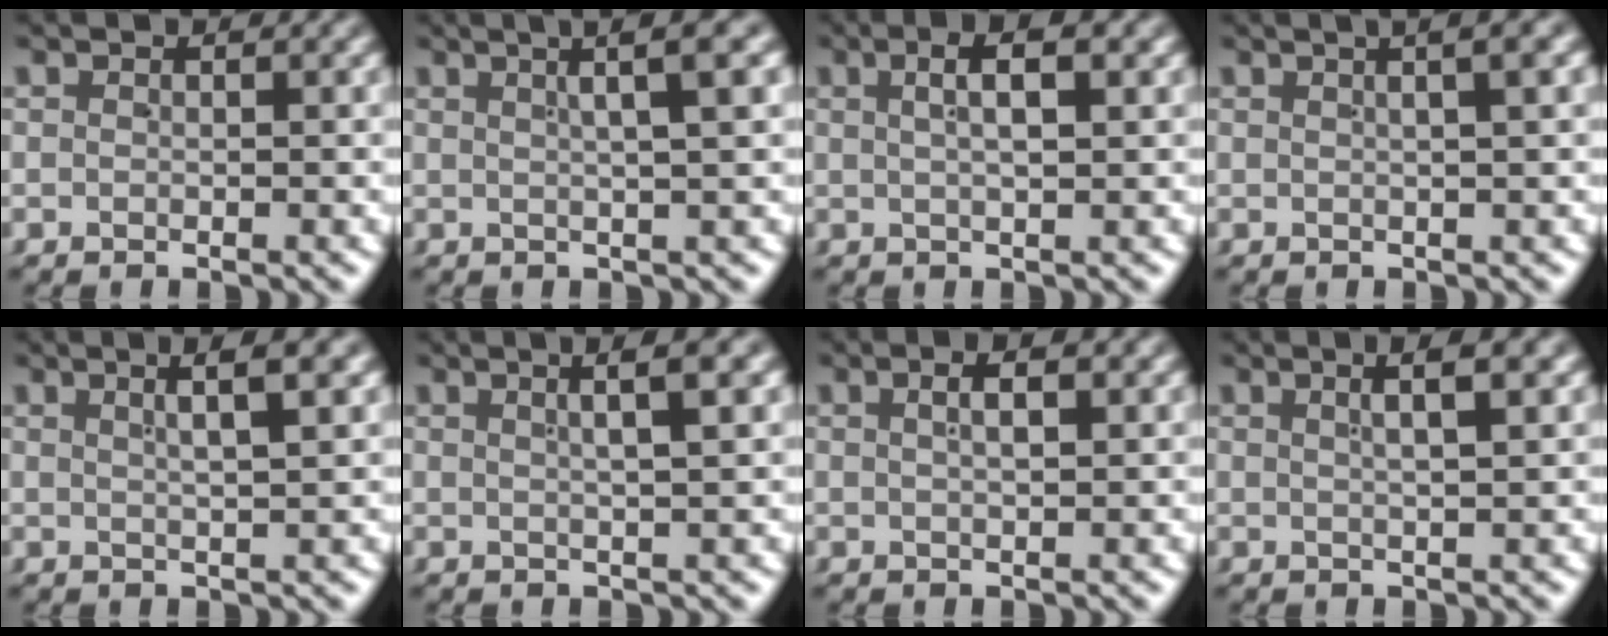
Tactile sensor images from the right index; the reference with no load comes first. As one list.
[{"total": 4.3, "force": [2.2, -0.1, 3.7], "torque": [-0.039, 0.023, 0.031]}, {"total": 3.2, "force": [1.4, 0.5, 2.8], "torque": [-0.036, 0.013, 0.022]}, {"total": 3.8, "force": [1.8, 0.7, 3.3], "torque": [-0.031, 0.026, 0.021]}, {"total": 3.1, "force": [1.7, -0.5, 2.5], "torque": [-0.030, 0.014, 0.030]}, {"total": 3.4, "force": [1.7, -0.4, 3.0], "torque": [-0.034, 0.017, 0.026]}, {"total": 2.2, "force": [0.7, 0.4, 2.0], "torque": [-0.019, 0.008, 0.011]}, {"total": 2.6, "force": [1.4, -0.4, 2.2], "torque": [-0.027, 0.012, 0.025]}]